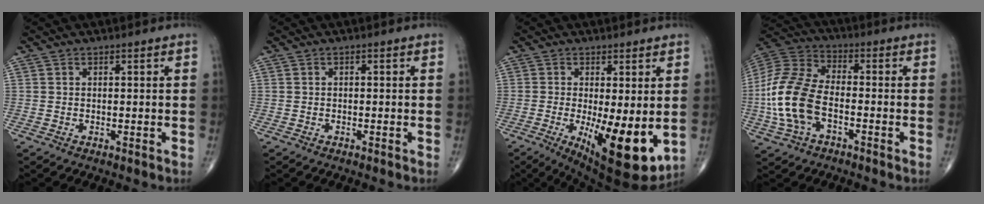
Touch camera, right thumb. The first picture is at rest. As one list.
[{"total": 0.0}, {"total": 13.7, "force": [-2.4, 4.4, 12.7], "torque": [-0.188, -0.030, -0.022]}, {"total": 15.6, "force": [-3.6, 8.8, 12.4], "torque": [-0.271, 0.027, -0.072]}]